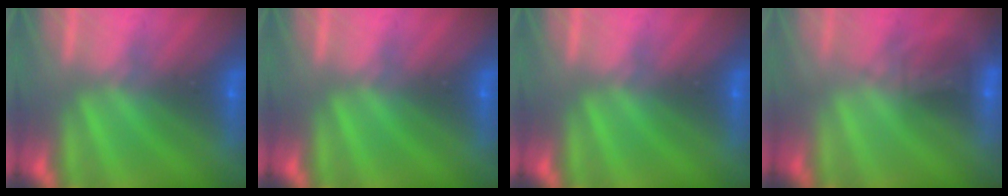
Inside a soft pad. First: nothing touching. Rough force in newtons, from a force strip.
{"total": 0.0}
{"total": 0.0}
{"total": 1.7}